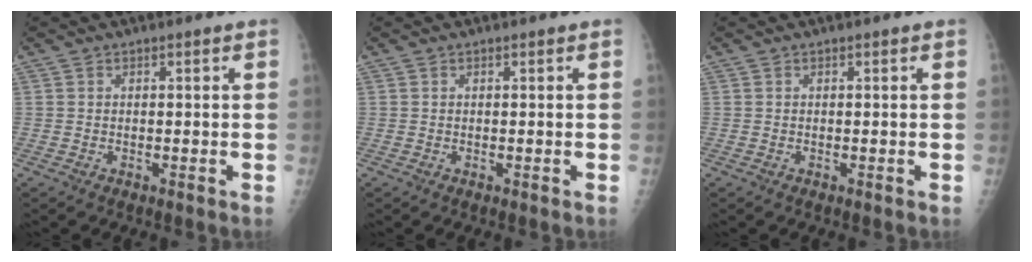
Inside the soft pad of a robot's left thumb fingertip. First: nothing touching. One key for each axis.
{"total": 0.0}
{"total": 0.0}